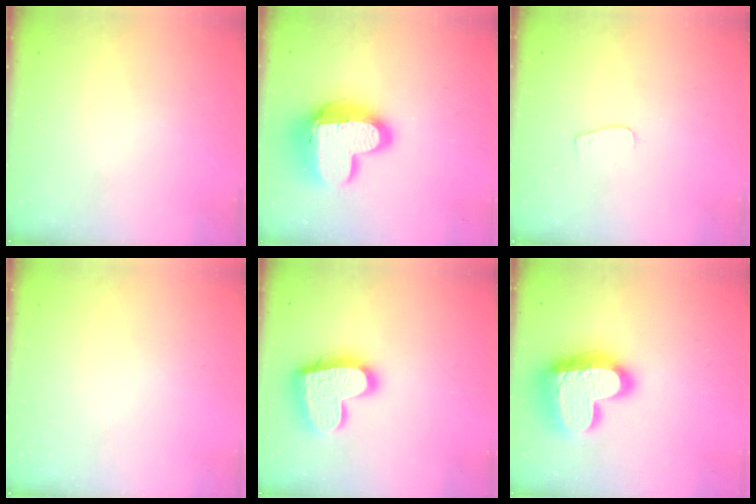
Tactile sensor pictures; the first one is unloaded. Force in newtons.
{"total": 17.0, "press": 17.0, "slide": 1.2}
{"total": 3.7, "press": 3.7, "slide": 0.3}
{"total": 0.0}
{"total": 18.2, "press": 18.2, "slide": 1.6}
{"total": 21.7, "press": 21.6, "slide": 1.9}